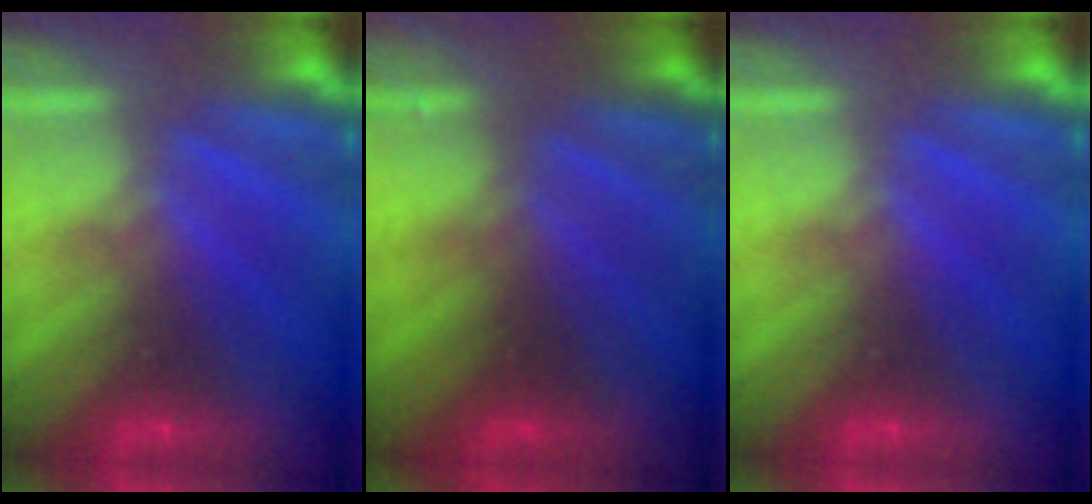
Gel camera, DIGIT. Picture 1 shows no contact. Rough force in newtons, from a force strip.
{"total": 2.2}
{"total": 0.0}